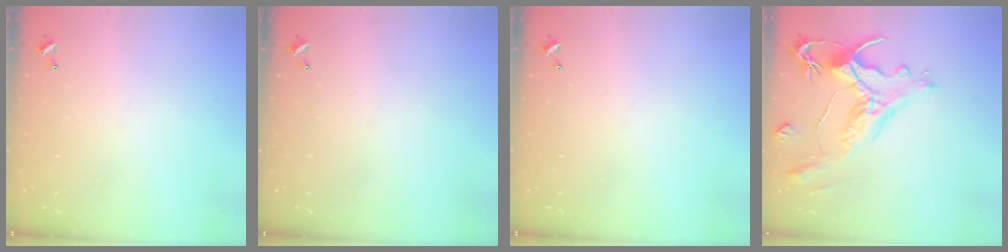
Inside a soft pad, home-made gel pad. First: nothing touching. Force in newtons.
{"total": 0.0}
{"total": 0.0}
{"total": 1.5, "press": 0.7, "slide": 1.3}